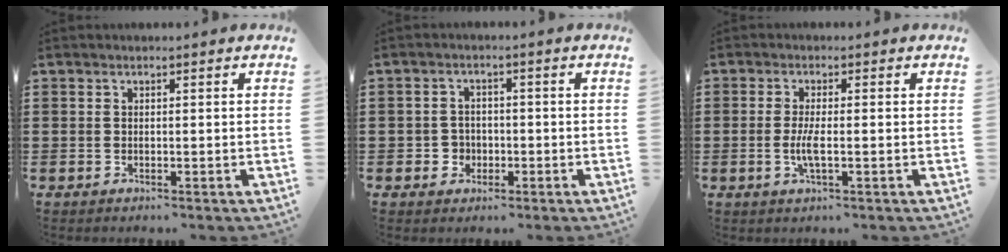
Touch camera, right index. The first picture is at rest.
{"total": 2.9, "force": [-1.0, 2.6, 0.9], "torque": [-0.025, 0.004, -0.023]}
{"total": 3.3, "force": [-0.7, 0.5, 3.2], "torque": [-0.072, -0.010, -0.016]}